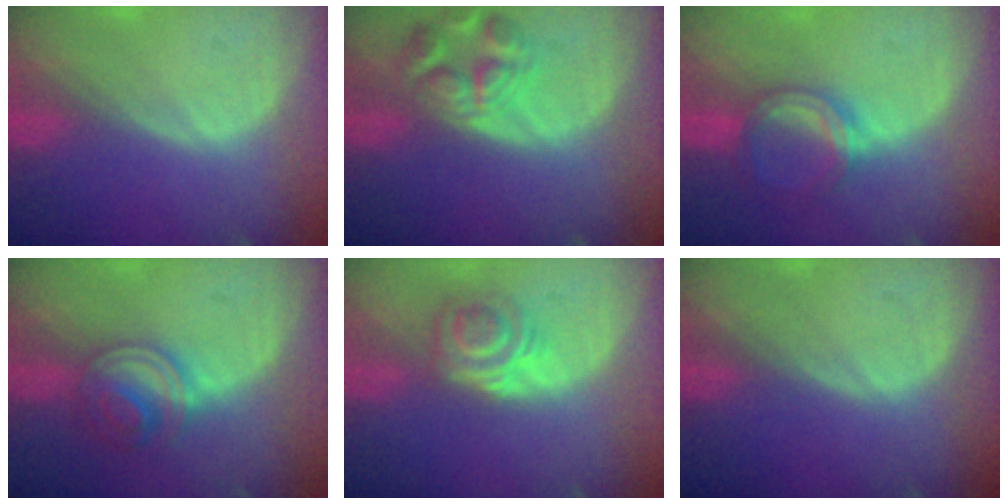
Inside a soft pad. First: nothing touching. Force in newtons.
{"total": 7.1, "press": 6.4, "slide": 3.2}
{"total": 5.2, "press": 5.0, "slide": 1.5}
{"total": 6.0, "press": 5.4, "slide": 2.6}
{"total": 6.1, "press": 5.0, "slide": 3.4}
{"total": 0.0}